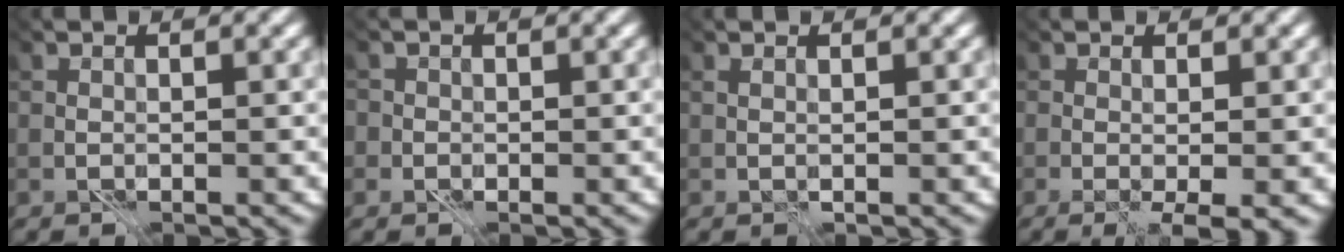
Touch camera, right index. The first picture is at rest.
{"total": 1.9, "force": [0.1, 1.8, 0.7], "torque": [-0.010, 0.014, -0.015]}
{"total": 0.8, "force": [0.7, 0.1, 0.2], "torque": [-0.008, 0.001, 0.016]}
{"total": 3.6, "force": [-0.9, 0.9, 3.4], "torque": [-0.043, -0.005, -0.005]}